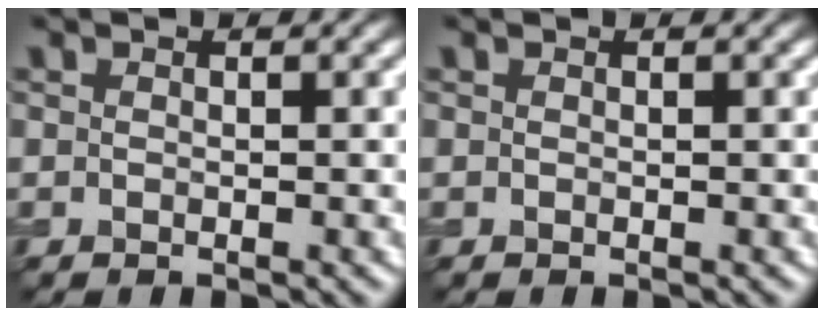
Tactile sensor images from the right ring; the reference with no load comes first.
{"total": 0.0}